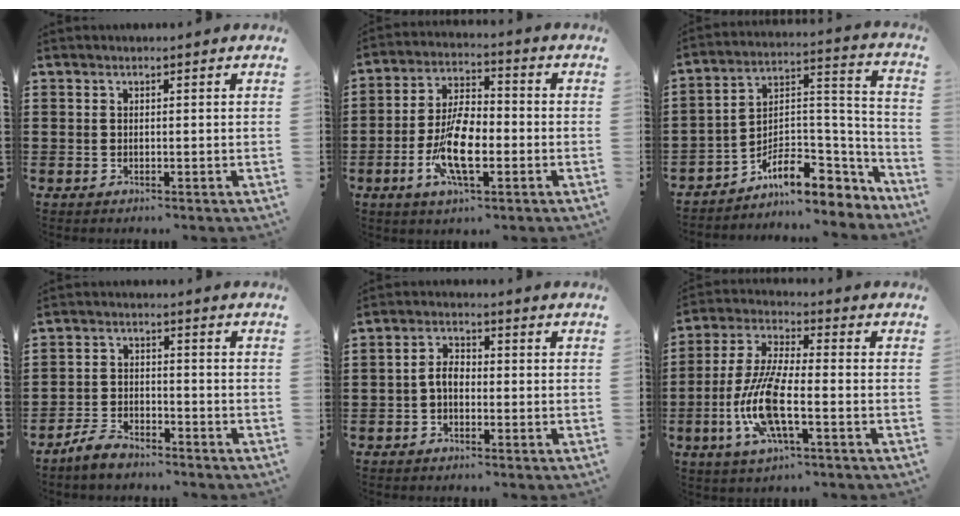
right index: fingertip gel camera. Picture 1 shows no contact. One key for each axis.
{"total": 10.3, "fx": -2.9, "fy": 4.2, "fz": 9.0, "tx": -0.186, "ty": -0.007, "tz": -0.052}
{"total": 8.9, "fx": -5.8, "fy": 4.6, "fz": 4.9, "tx": -0.090, "ty": 0.005, "tz": -0.106}
{"total": 3.9, "fx": -3.6, "fy": 0.8, "fz": 1.1, "tx": -0.037, "ty": 0.006, "tz": -0.077}
{"total": 3.2, "fx": -1.0, "fy": 1.9, "fz": 2.5, "tx": -0.062, "ty": 0.000, "tz": -0.024}
{"total": 11.0, "fx": -3.6, "fy": 3.0, "fz": 9.9, "tx": -0.224, "ty": -0.016, "tz": -0.069}